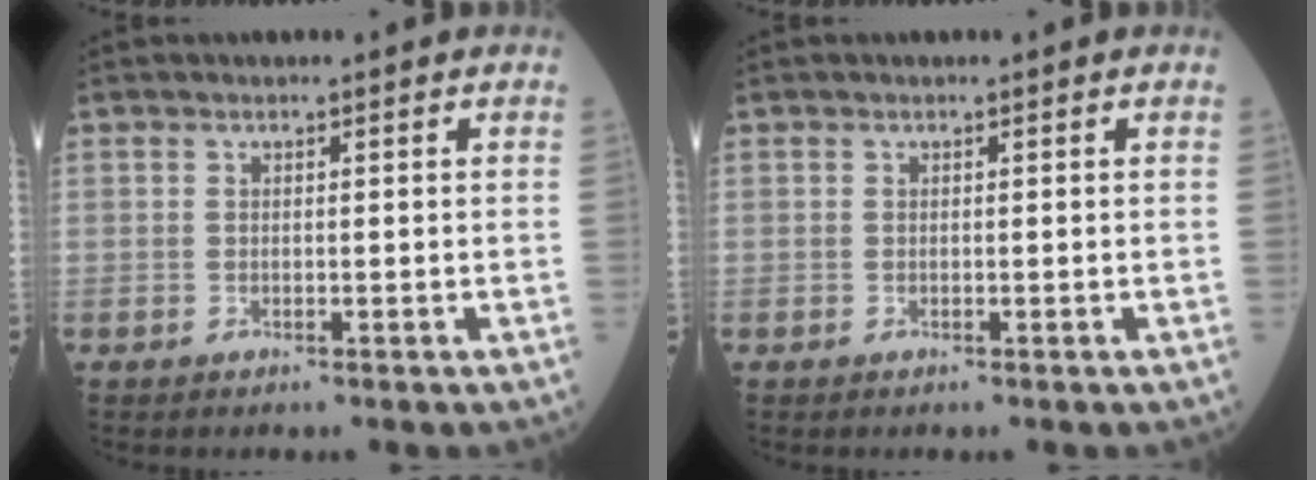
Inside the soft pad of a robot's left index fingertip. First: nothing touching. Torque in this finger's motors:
{"motor_torque": [0.00, 0.00, 0.00, 0.00]}